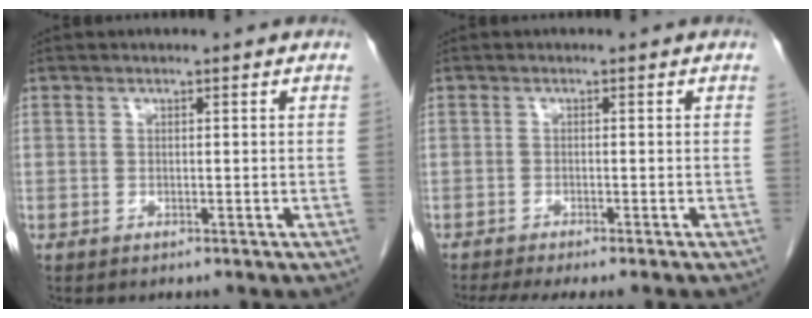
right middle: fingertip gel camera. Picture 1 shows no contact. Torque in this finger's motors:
{"motor_torque": [0.70, -0.53, 0.22, 0.06]}